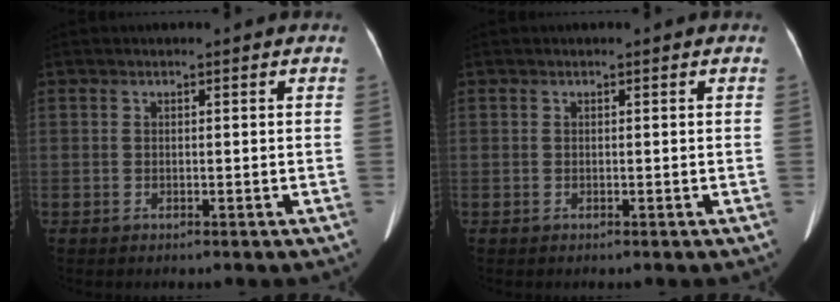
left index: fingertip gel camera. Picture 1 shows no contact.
{"total": 0.0}